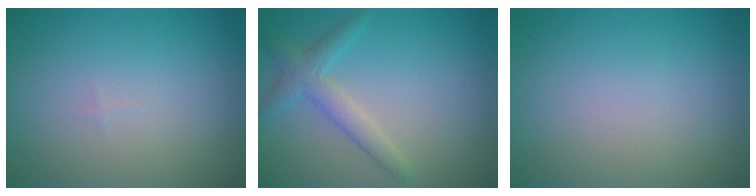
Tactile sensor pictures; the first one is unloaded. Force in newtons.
{"total": 2.7, "press": 2.7, "slide": 0.1}
{"total": 0.0}